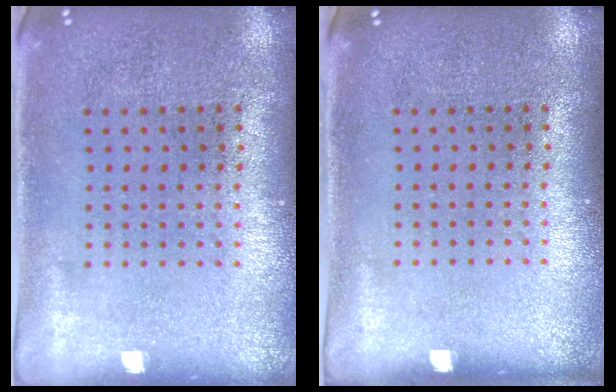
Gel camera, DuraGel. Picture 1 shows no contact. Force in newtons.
{"total": 0.0}